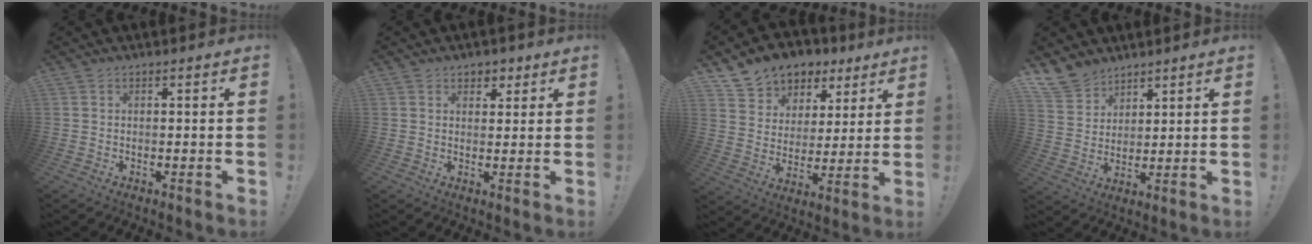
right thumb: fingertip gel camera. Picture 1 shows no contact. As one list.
[{"total": 3.7, "force": [2.1, 2.9, 0.7], "torque": [0.004, -0.011, 0.035]}, {"total": 9.3, "force": [6.1, 6.8, 1.4], "torque": [-0.020, -0.053, 0.118]}, {"total": 9.2, "force": [7.4, 5.3, 1.4], "torque": [-0.036, -0.052, 0.148]}]